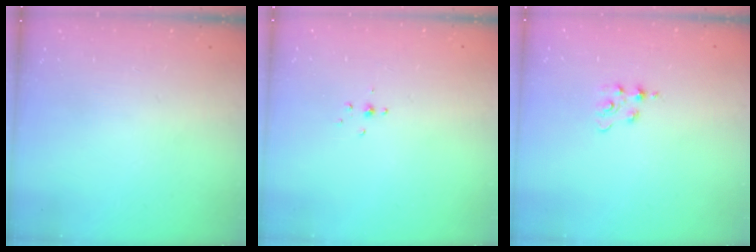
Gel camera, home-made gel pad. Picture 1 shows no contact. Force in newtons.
{"total": 2.4, "press": 2.3, "slide": 0.8}
{"total": 2.3, "press": 2.3, "slide": 0.5}